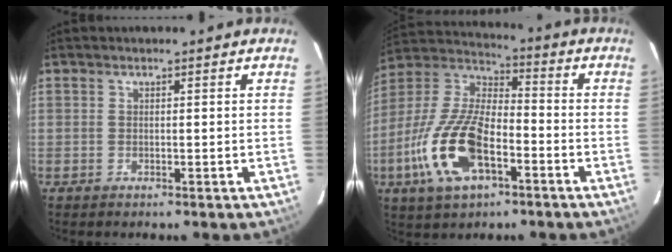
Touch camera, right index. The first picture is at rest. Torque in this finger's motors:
{"motor_torque": [2.14, 0.00, 1.05, 0.21]}